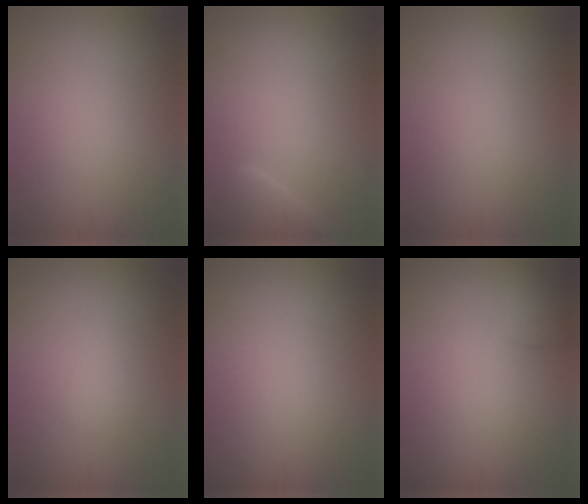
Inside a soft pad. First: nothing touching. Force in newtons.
{"total": 2.8, "press": 2.8, "slide": 0.2}
{"total": 0.0}
{"total": 1.4, "press": 1.4, "slide": 0.1}
{"total": 0.0}
{"total": 1.7, "press": 1.7, "slide": 0.1}